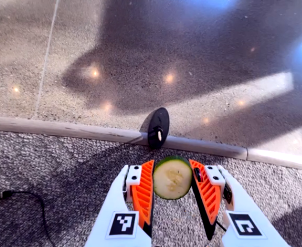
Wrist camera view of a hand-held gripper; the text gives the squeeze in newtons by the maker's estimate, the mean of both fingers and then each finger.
{"total": 10.4, "left": 10.6, "right": 10.2}